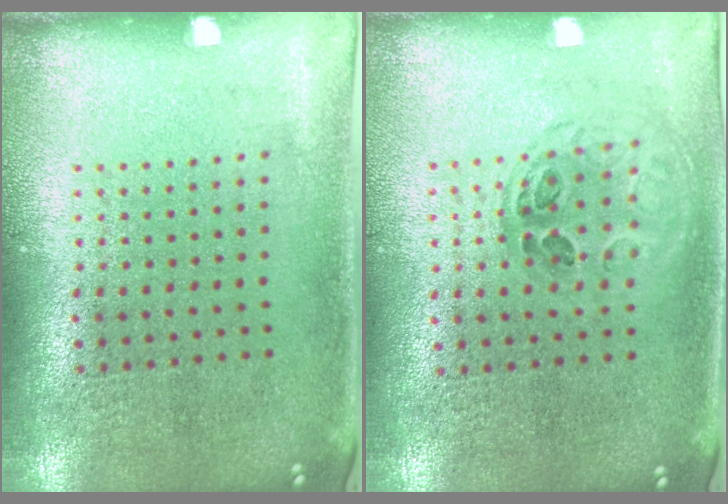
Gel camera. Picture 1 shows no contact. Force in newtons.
{"total": 1.0, "press": 1.0, "slide": 0.2}